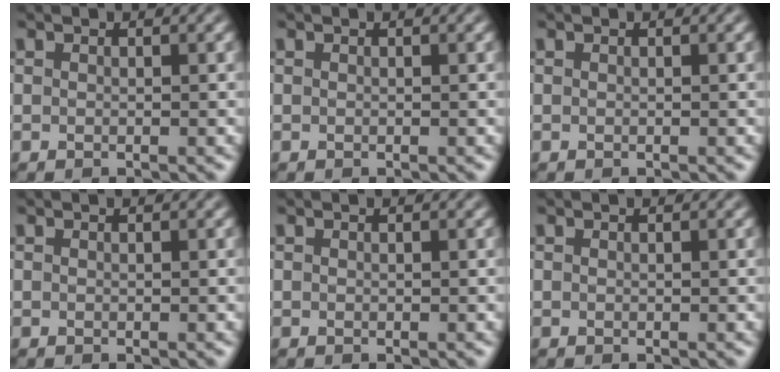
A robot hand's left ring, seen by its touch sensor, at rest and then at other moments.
{"total": 0.0}
{"total": 0.0}
{"total": 0.0}
{"total": 0.0}
{"total": 0.0}